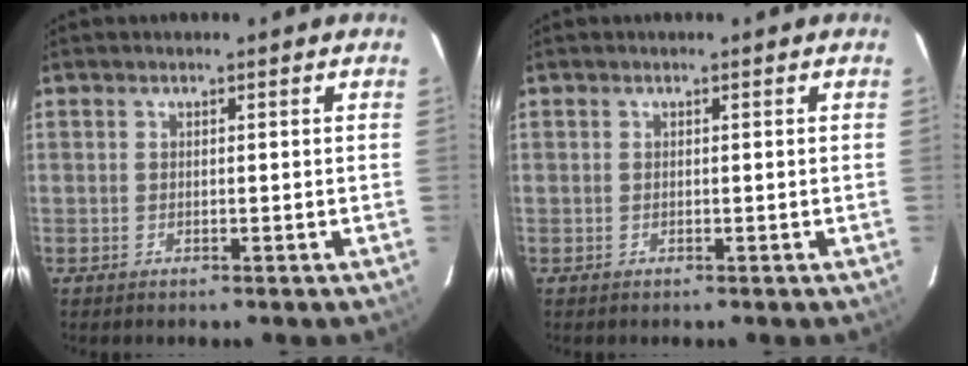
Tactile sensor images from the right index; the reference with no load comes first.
{"total": 0.0}